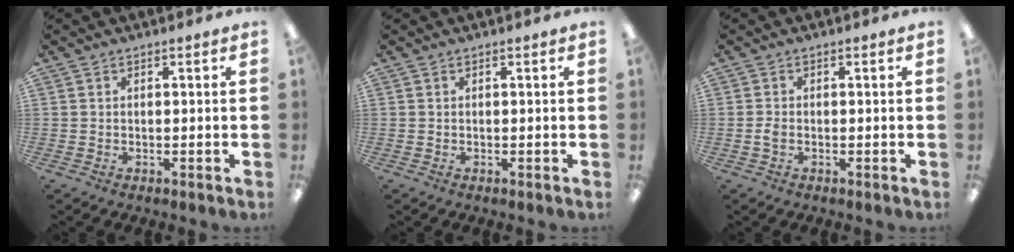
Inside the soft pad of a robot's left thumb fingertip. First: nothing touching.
{"total": 0.0}
{"total": 1.5, "force": [-0.3, 0.9, 1.1], "torque": [-0.021, 0.002, -0.007]}